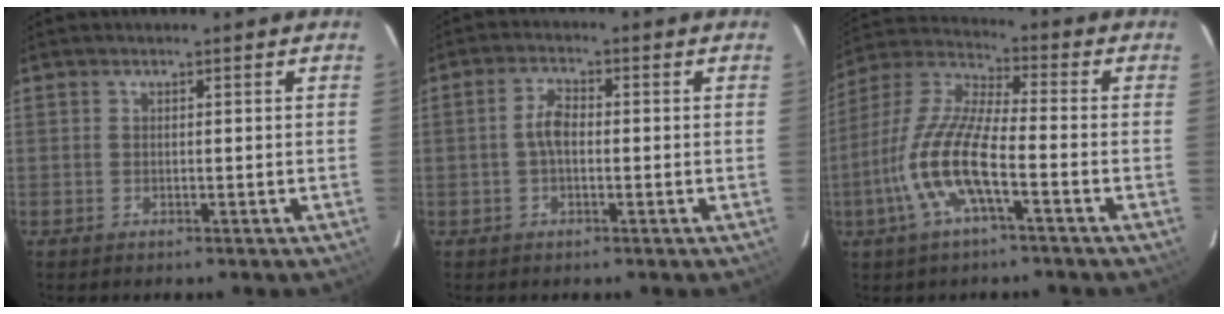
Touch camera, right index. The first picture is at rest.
{"total": 3.6, "force": [-0.4, 1.9, 3.1], "torque": [-0.065, 0.010, -0.006]}
{"total": 13.0, "force": [-4.9, 2.8, 11.7], "torque": [-0.250, -0.003, -0.100]}